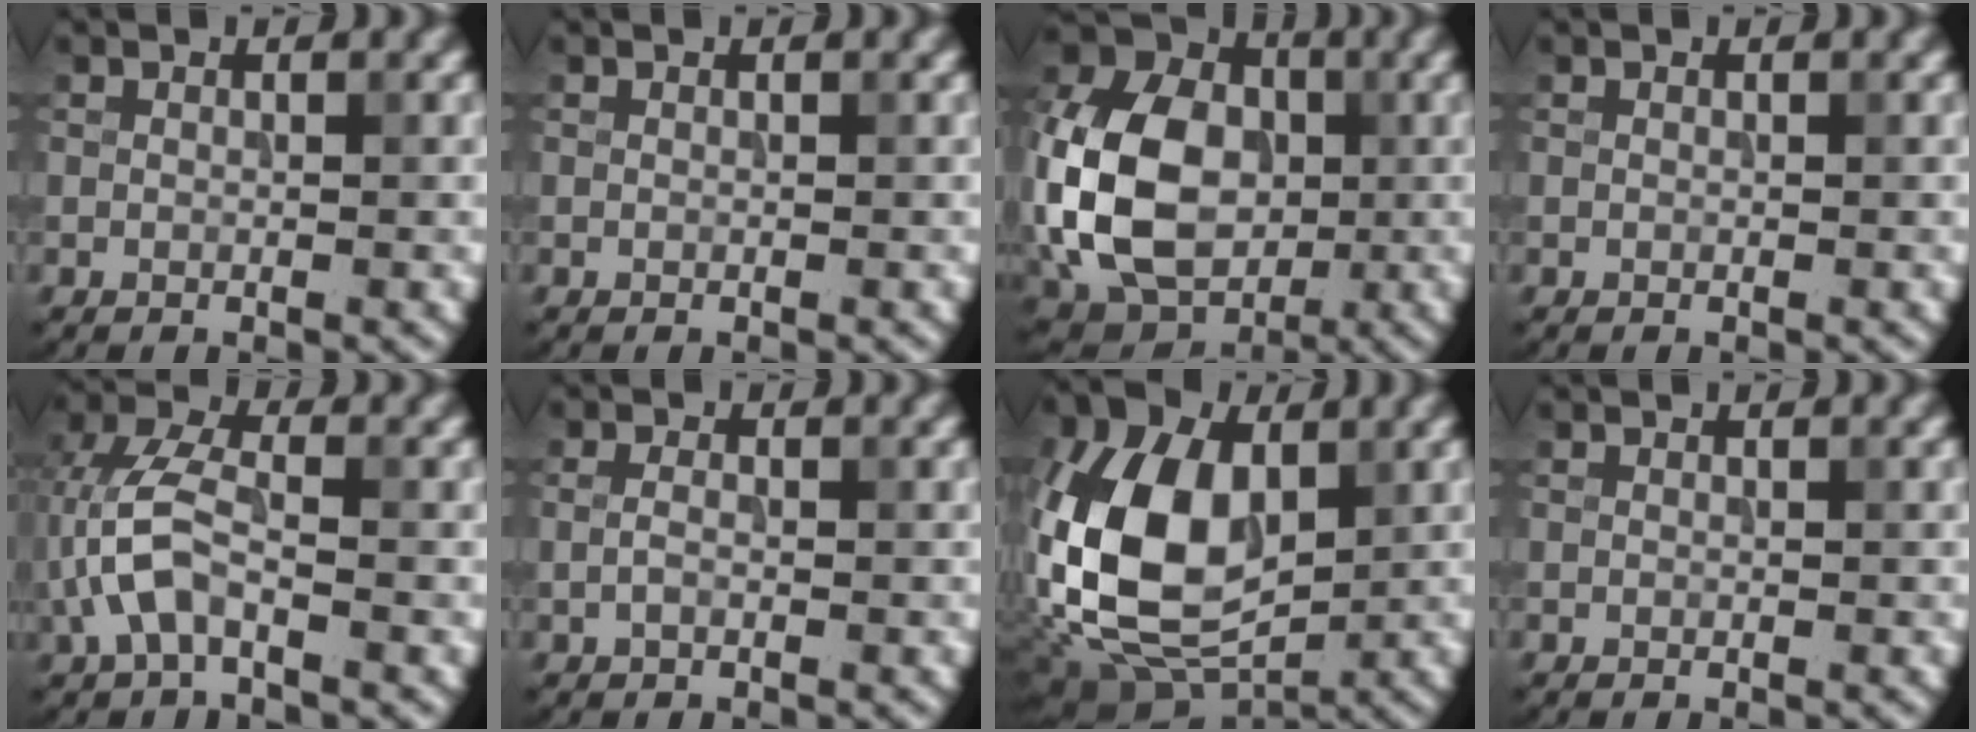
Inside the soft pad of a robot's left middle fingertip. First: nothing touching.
{"total": 0.0}
{"total": 13.8, "force": [-1.3, 10.3, 9.1], "torque": [-0.218, 0.007, -0.038]}
{"total": 0.0}
{"total": 5.1, "force": [-1.4, 2.4, 4.3], "torque": [-0.101, 0.013, -0.035]}
{"total": 1.1, "force": [-0.3, 0.6, 0.9], "torque": [-0.023, 0.001, -0.009]}
{"total": 13.5, "force": [-0.1, 8.8, 10.2], "torque": [-0.232, -0.007, -0.008]}
{"total": 0.0}